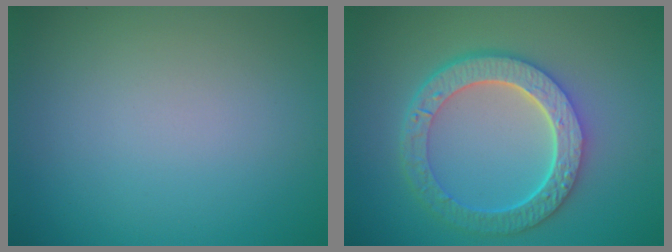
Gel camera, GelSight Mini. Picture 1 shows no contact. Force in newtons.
{"total": 6.4, "press": 4.9, "slide": 4.0}